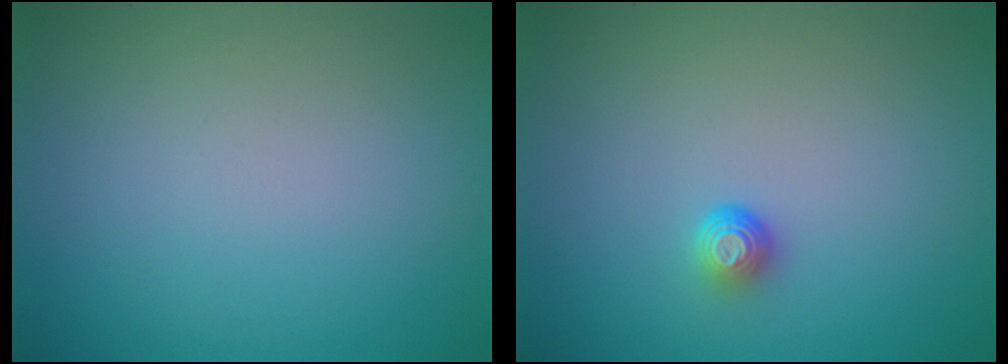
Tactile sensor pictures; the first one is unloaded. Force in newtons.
{"total": 1.3, "press": 1.0, "slide": 0.9}